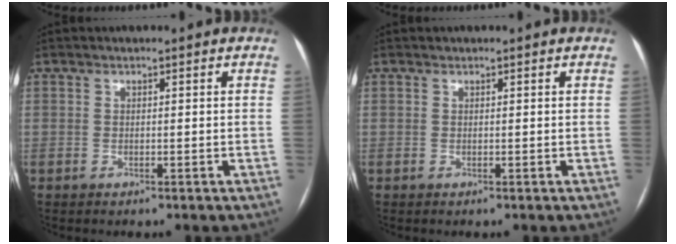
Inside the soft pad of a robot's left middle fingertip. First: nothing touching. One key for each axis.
{"total": 0.0}